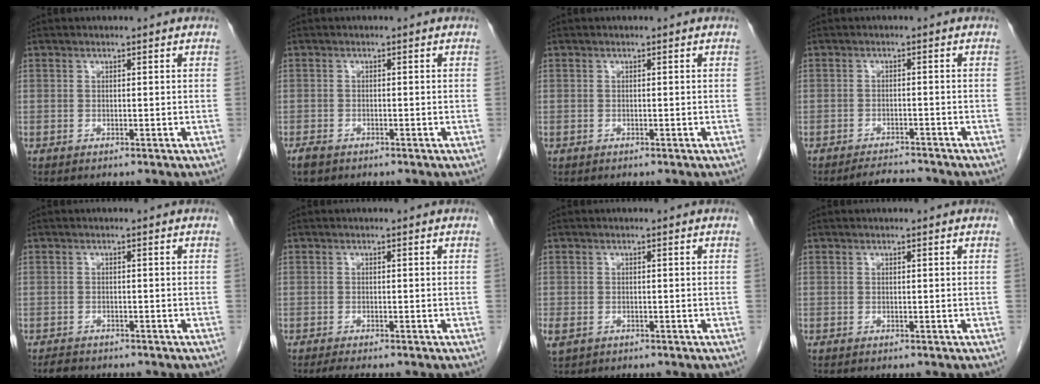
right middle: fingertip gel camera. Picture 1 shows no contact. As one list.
[{"total": 1.7, "force": [-1.2, 0.9, 0.8], "torque": [-0.023, -0.002, -0.017]}, {"total": 0.0}, {"total": 3.0, "force": [-3.0, 0.2, 0.2], "torque": [-0.009, -0.013, -0.047]}, {"total": 2.6, "force": [-2.3, 1.0, 0.8], "torque": [-0.023, -0.006, -0.033]}, {"total": 2.1, "force": [-1.8, 0.1, 1.2], "torque": [-0.023, -0.006, -0.027]}, {"total": 2.2, "force": [-0.9, 1.6, 1.2], "torque": [-0.032, -0.004, -0.007]}, {"total": 0.0}]